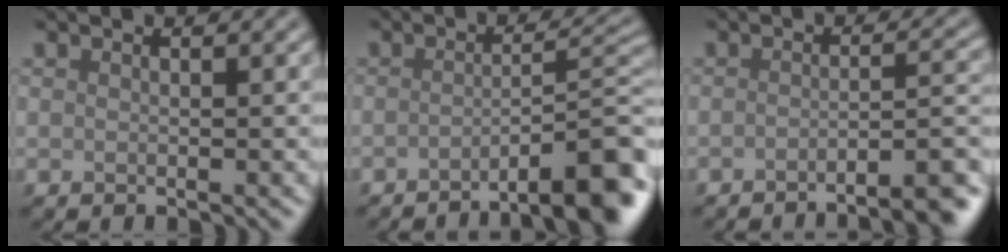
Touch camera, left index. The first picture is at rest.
{"total": 7.4, "force": [-4.1, 1.5, 5.9], "torque": [-0.061, 0.015, -0.064]}
{"total": 5.8, "force": [-4.2, 1.2, 3.9], "torque": [-0.032, 0.017, -0.058]}